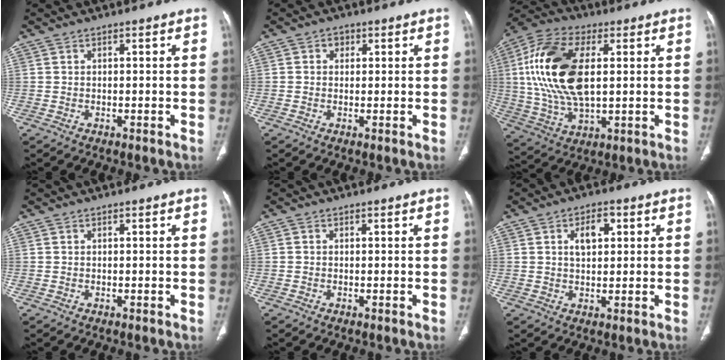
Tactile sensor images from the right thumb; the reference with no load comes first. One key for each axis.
{"total": 1.8, "fx": 0.6, "fy": 1.5, "fz": 0.7, "tx": 0.002, "ty": 0.001, "tz": 0.004}
{"total": 20.1, "fx": 3.2, "fy": 10.4, "fz": 16.8, "tx": -0.342, "ty": 0.002, "tz": 0.059}
{"total": 0.0}
{"total": 0.0}
{"total": 5.1, "fx": 1.7, "fy": 2.8, "fz": 3.9, "tx": -0.054, "ty": 0.001, "tz": 0.028}